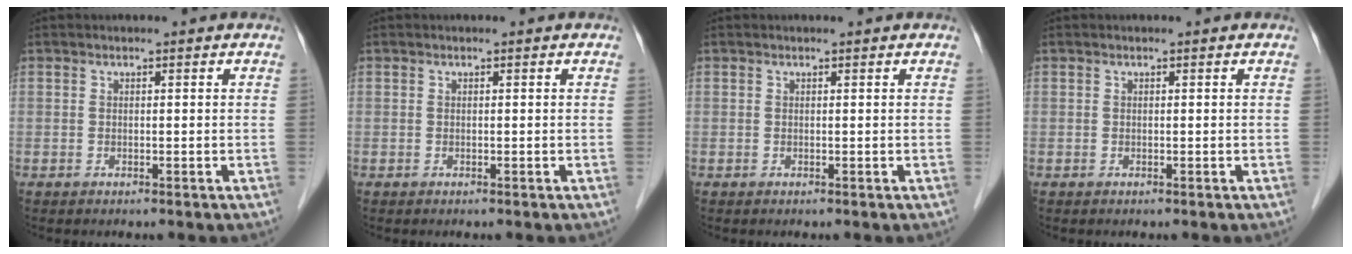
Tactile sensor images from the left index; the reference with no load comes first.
{"total": 0.0}
{"total": 0.5, "force": [0.5, 0.0, 0.2], "torque": [-0.005, 0.002, 0.005]}
{"total": 0.0}